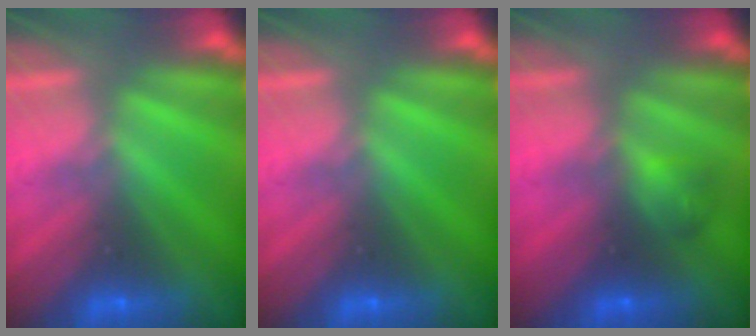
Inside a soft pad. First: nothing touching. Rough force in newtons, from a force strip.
{"total": 0.0}
{"total": 2.0}